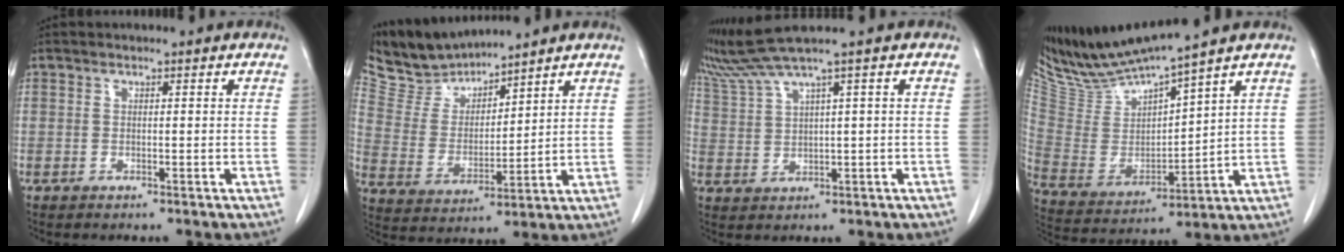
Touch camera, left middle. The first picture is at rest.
{"total": 8.7, "force": [8.6, 1.4, 0.8], "torque": [-0.034, 0.006, 0.188]}
{"total": 4.3, "force": [3.5, -1.9, 1.6], "torque": [-0.050, 0.004, 0.086]}
{"total": 13.3, "force": [12.2, -0.6, 5.4], "torque": [-0.114, -0.011, 0.246]}